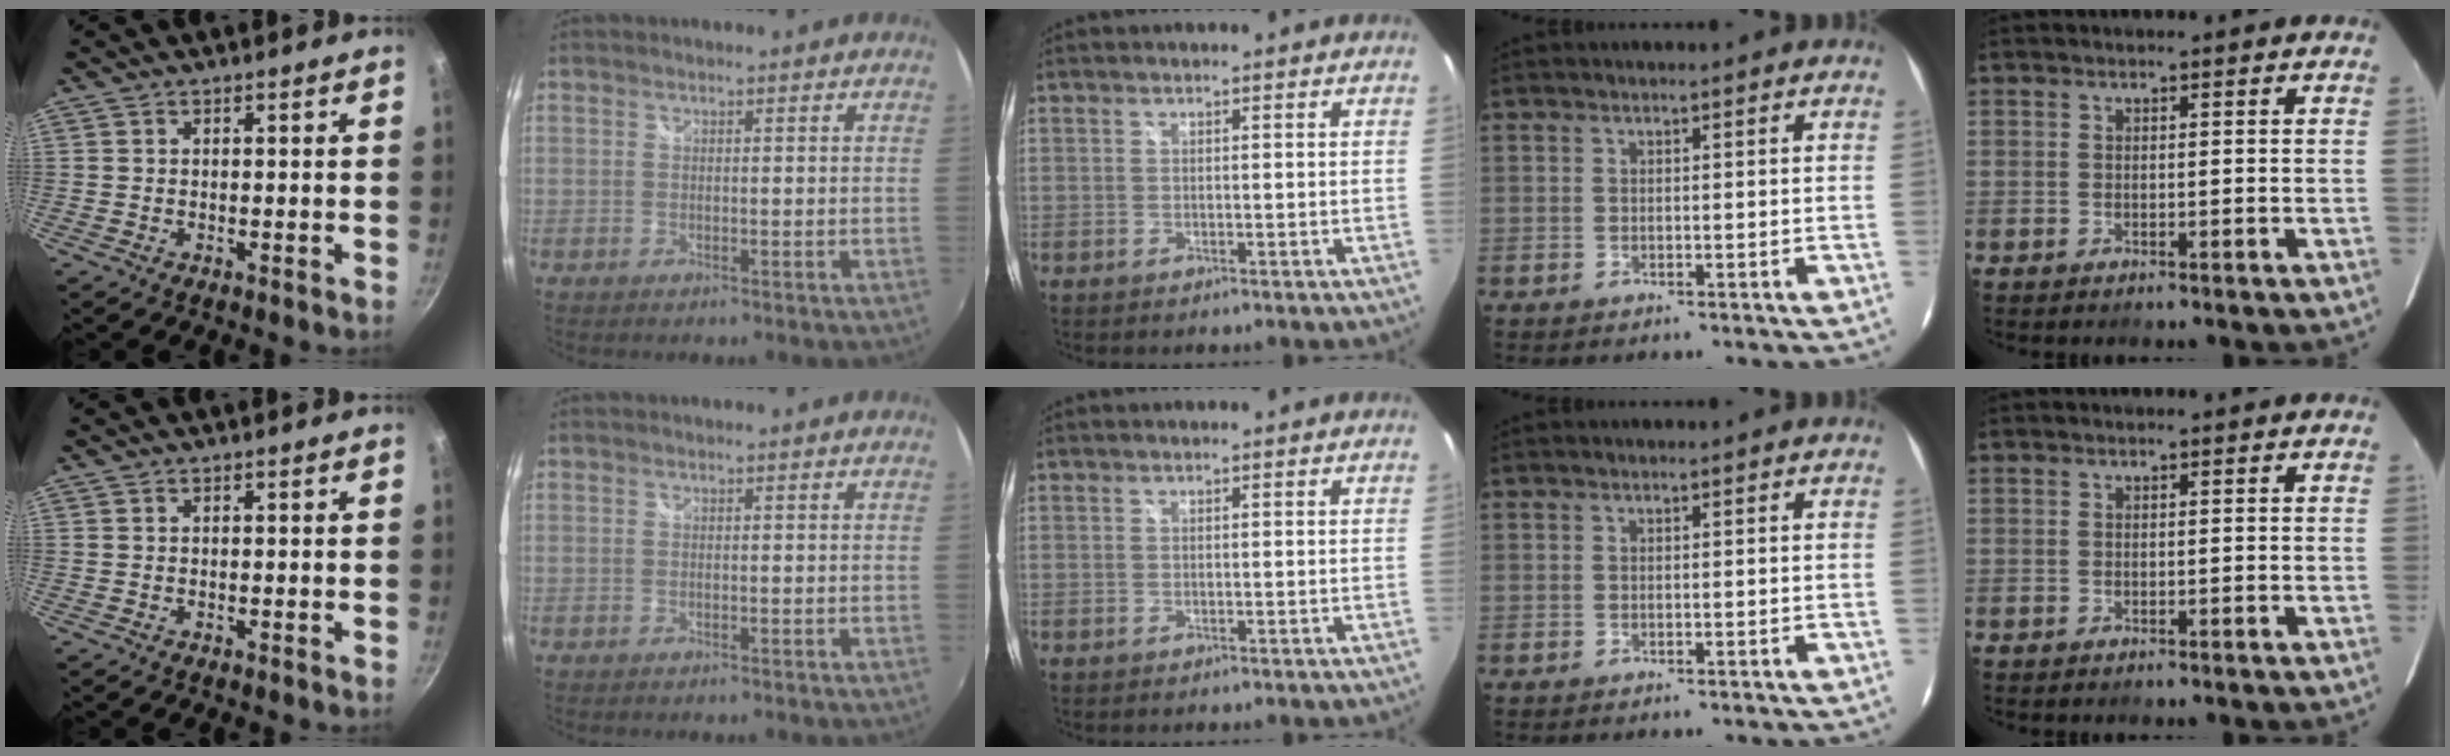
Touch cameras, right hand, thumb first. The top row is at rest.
{}